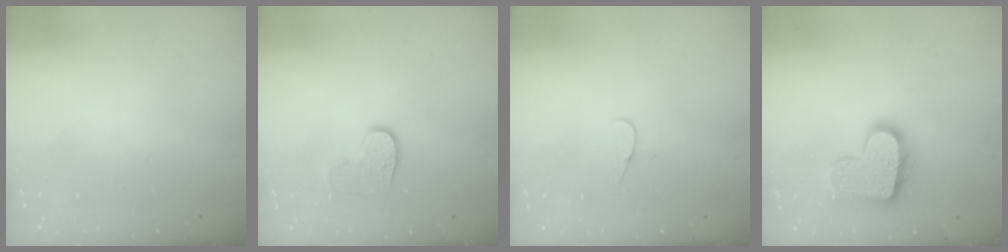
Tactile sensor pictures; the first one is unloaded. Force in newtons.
{"total": 7.0, "press": 7.0, "slide": 0.2}
{"total": 4.0, "press": 4.0, "slide": 0.4}
{"total": 15.5, "press": 15.4, "slide": 1.0}